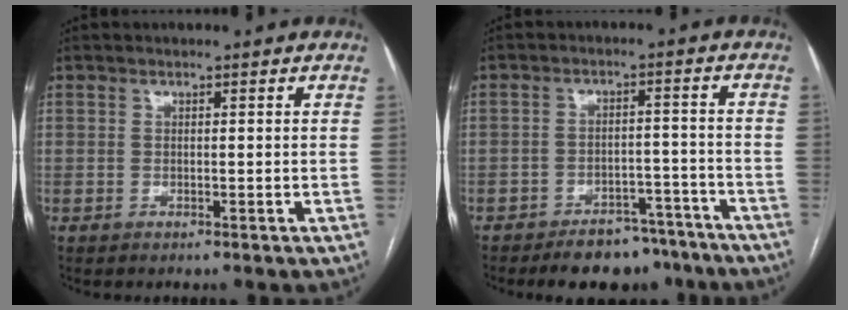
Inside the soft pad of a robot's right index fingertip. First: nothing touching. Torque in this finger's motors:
{"motor_torque": [0.57, -0.60, 0.29, 0.05]}